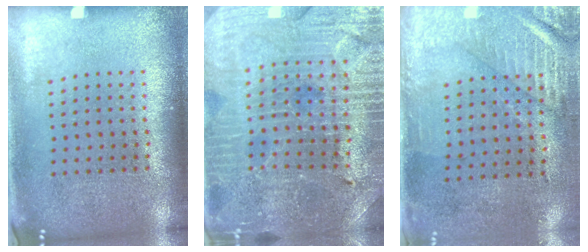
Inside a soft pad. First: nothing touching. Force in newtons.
{"total": 3.5, "press": 3.5, "slide": 0.7}
{"total": 3.0, "press": 2.5, "slide": 1.6}